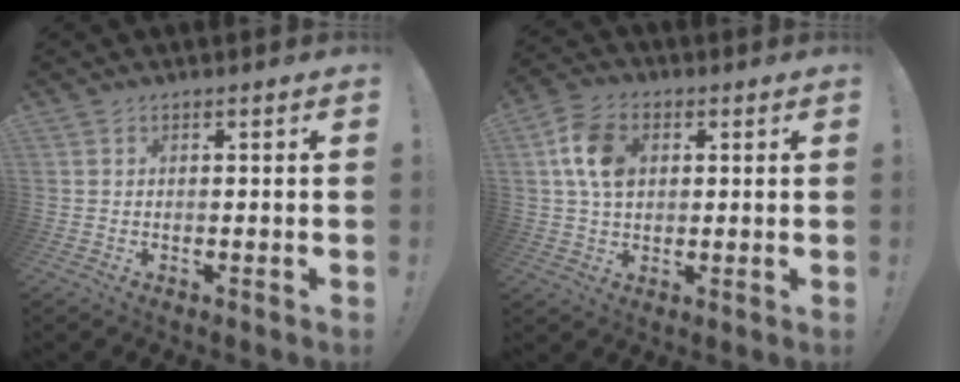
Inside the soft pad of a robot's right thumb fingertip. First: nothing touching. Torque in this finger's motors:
{"motor_torque": [0.69, 0.72, 0.77, -0.84, 0.03]}